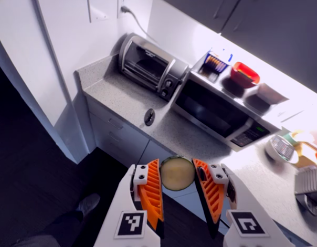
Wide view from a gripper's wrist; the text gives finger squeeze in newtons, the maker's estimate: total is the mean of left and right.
{"total": 10.1, "left": 10.4, "right": 9.7}